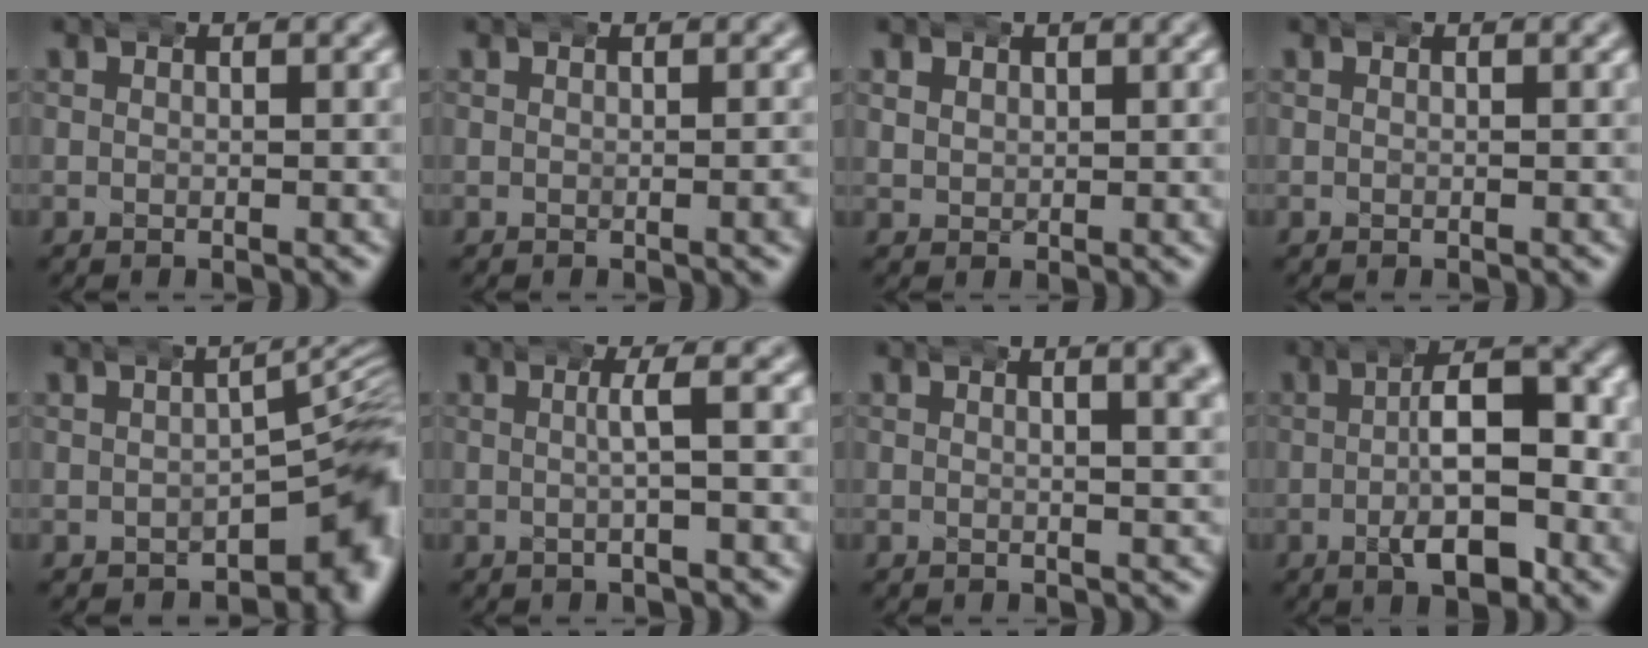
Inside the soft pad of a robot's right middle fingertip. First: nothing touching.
{"total": 0.6, "force": [-0.3, 0.0, 0.5], "torque": [-0.004, 0.005, -0.006]}
{"total": 1.5, "force": [0.5, 1.3, 0.4], "torque": [-0.014, -0.001, 0.014]}
{"total": 0.0}
{"total": 8.1, "force": [-1.6, 4.4, 6.6], "torque": [-0.057, 0.003, -0.022]}
{"total": 2.3, "force": [0.0, 0.2, 2.3], "torque": [-0.036, 0.010, -0.003]}
{"total": 3.4, "force": [1.9, 0.8, 2.7], "torque": [-0.031, 0.011, 0.025]}
{"total": 8.2, "force": [-1.2, 3.3, 7.5], "torque": [-0.107, 0.004, -0.021]}